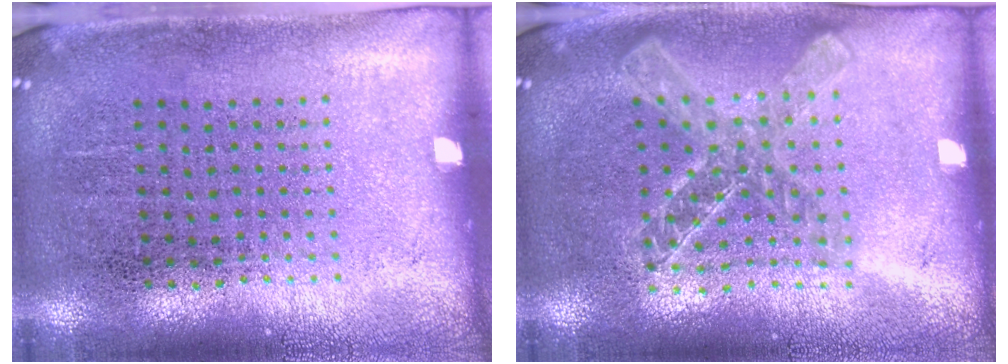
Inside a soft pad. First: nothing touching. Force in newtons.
{"total": 1.6, "press": 1.4, "slide": 0.7}